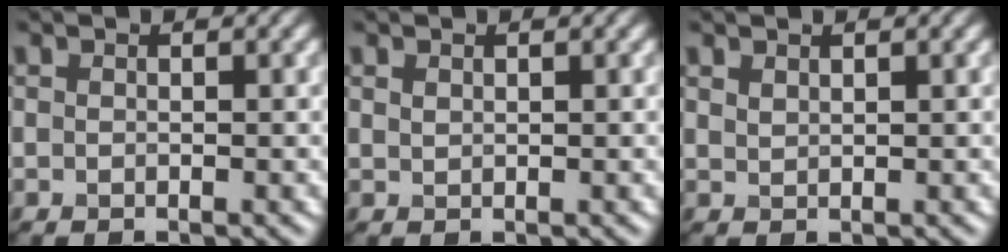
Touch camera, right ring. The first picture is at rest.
{"total": 0.6, "force": [0.4, 0.4, 0.2], "torque": [-0.007, -0.001, 0.010]}
{"total": 0.8, "force": [0.7, 0.3, 0.3], "torque": [-0.009, -0.001, 0.018]}